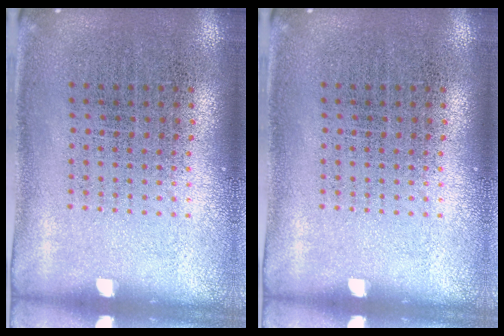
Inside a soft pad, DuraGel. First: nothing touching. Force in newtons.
{"total": 0.0}